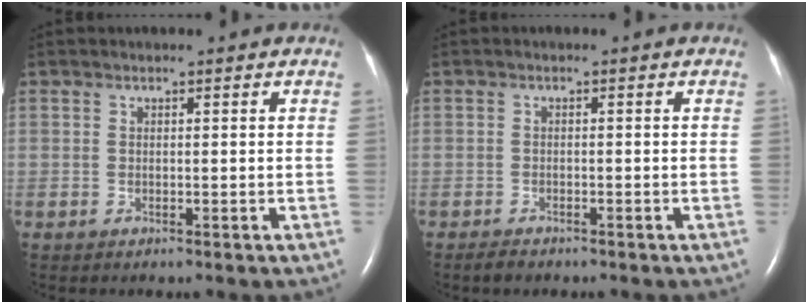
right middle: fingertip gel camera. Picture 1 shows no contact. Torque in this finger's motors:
{"motor_torque": [0.11, -0.11, -0.01, 0.00]}